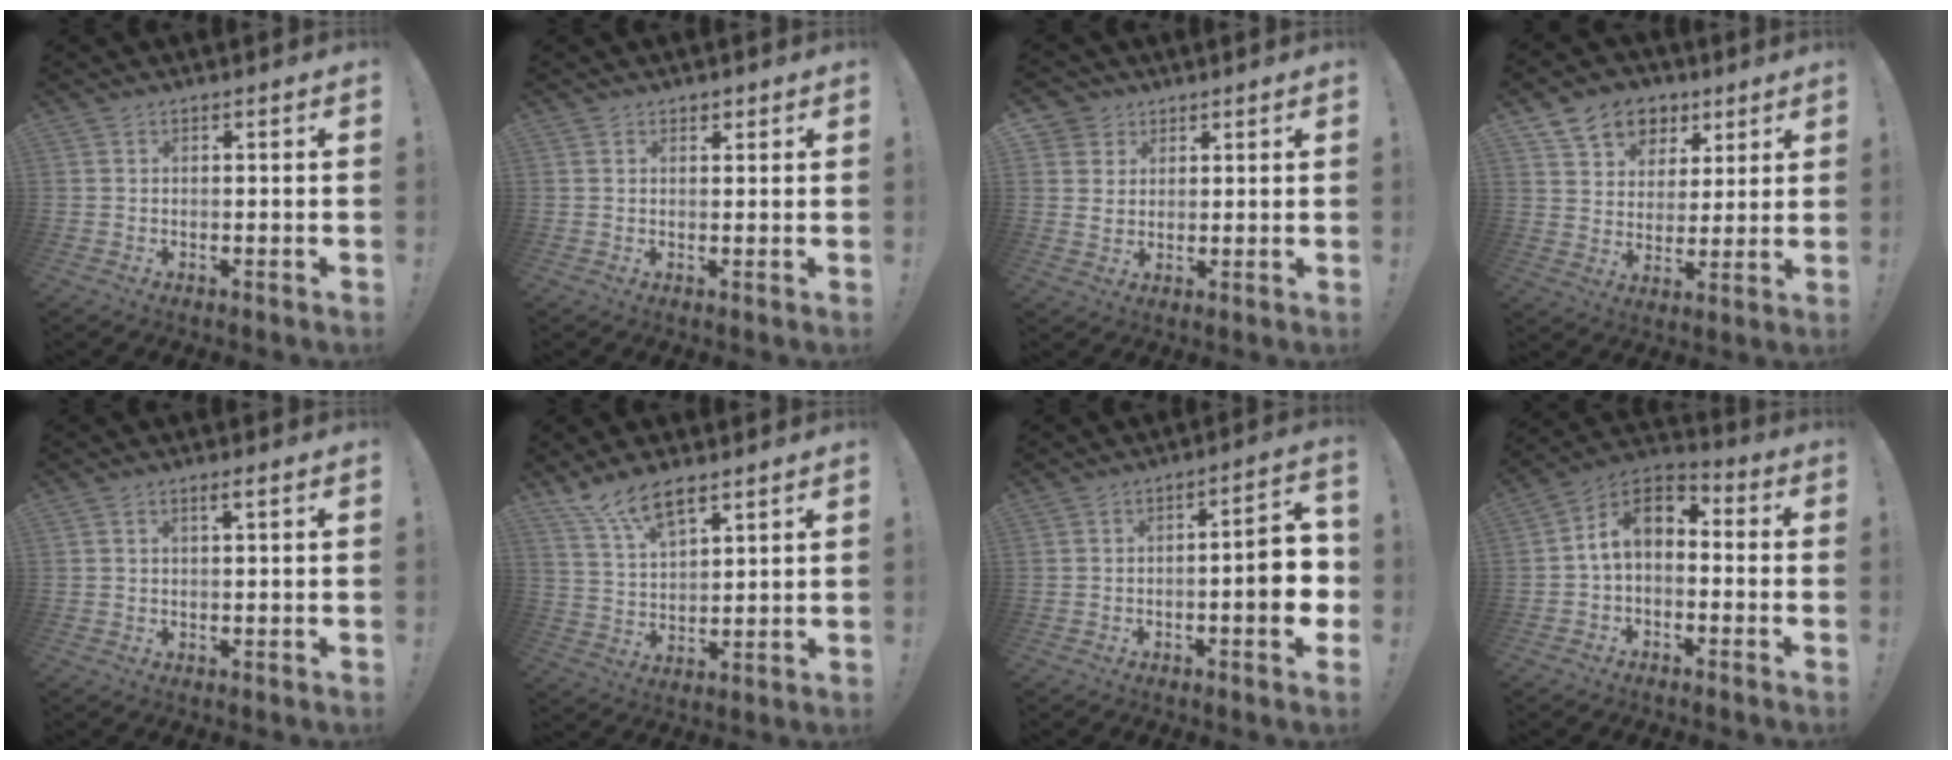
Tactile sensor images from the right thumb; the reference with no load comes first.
{"total": 1.2, "force": [0.8, 0.8, 0.3], "torque": [0.004, -0.005, 0.014]}
{"total": 5.2, "force": [2.6, 4.5, 0.5], "torque": [-0.005, -0.016, 0.049]}
{"total": 10.7, "force": [5.9, 8.4, 3.2], "torque": [-0.047, -0.038, 0.118]}
{"total": 1.9, "force": [0.8, 0.3, 1.7], "torque": [-0.030, 0.000, 0.011]}
{"total": 9.8, "force": [7.2, 3.8, 5.5], "torque": [-0.108, -0.033, 0.135]}
{"total": 10.6, "force": [-2.2, 2.8, 10.0], "torque": [-0.125, 0.007, -0.038]}
{"total": 9.8, "force": [0.8, 6.2, 7.5], "torque": [-0.125, 0.015, 0.021]}